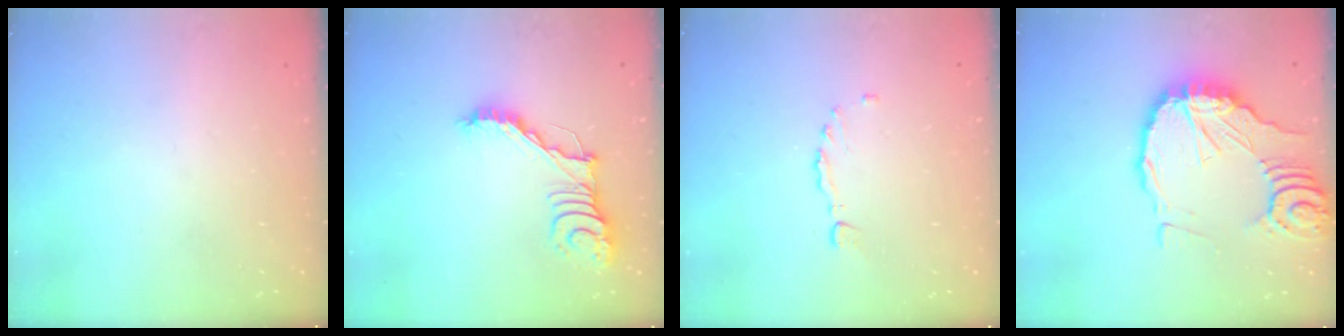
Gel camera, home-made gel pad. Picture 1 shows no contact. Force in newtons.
{"total": 13.4, "press": 13.4, "slide": 0.3}
{"total": 1.4, "press": 1.3, "slide": 0.3}
{"total": 16.3, "press": 16.2, "slide": 1.8}